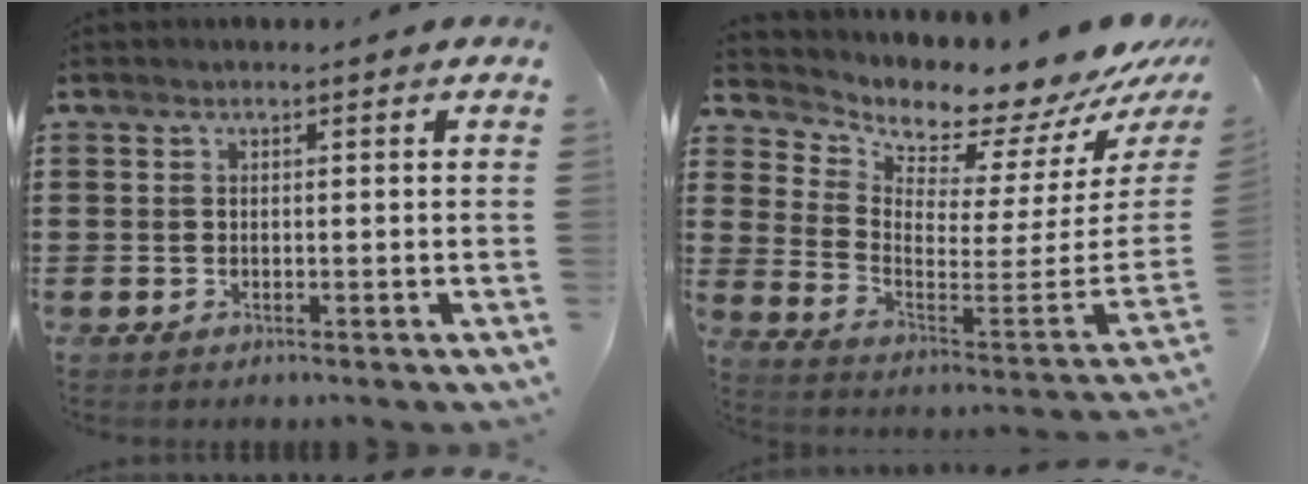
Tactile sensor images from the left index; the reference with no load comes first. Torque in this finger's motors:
{"motor_torque": [2.14, -0.01, 0.52, 0.06]}